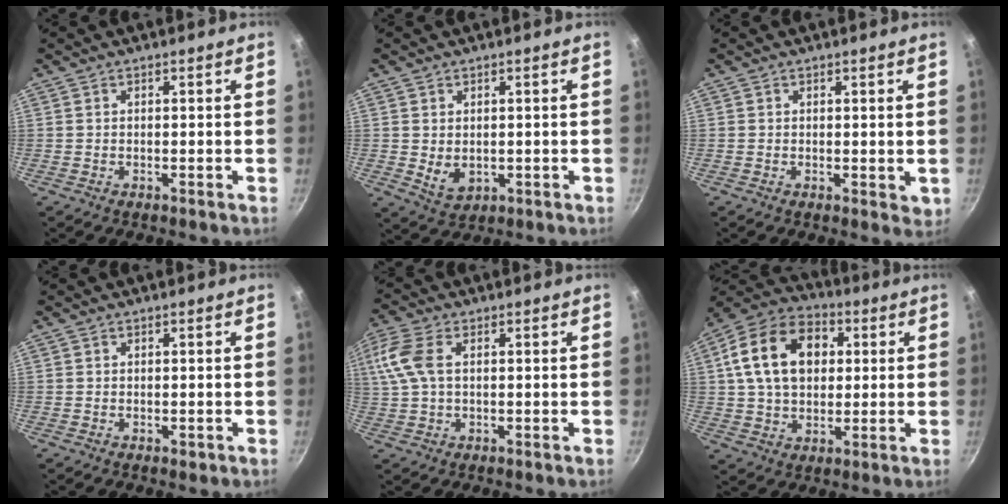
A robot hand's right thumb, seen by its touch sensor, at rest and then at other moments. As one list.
[{"total": 4.4, "force": [0.3, 3.3, 3.0], "torque": [-0.047, -0.014, 0.014]}, {"total": 2.1, "force": [0.5, 1.4, 1.5], "torque": [-0.018, -0.003, 0.007]}, {"total": 0.9, "force": [-0.2, 0.7, 0.5], "torque": [-0.004, 0.000, -0.003]}, {"total": 8.6, "force": [2.0, 5.0, 6.7], "torque": [-0.150, 0.015, 0.035]}, {"total": 17.7, "force": [3.9, 12.5, 11.9], "torque": [-0.182, 0.019, 0.056]}]